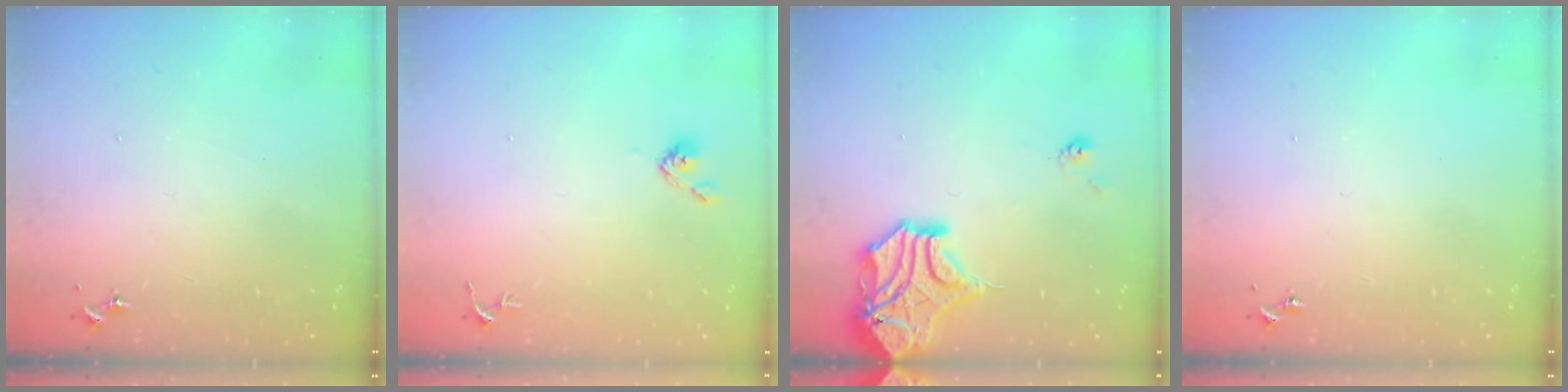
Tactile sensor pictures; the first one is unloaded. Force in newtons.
{"total": 4.8, "press": 4.8, "slide": 0.6}
{"total": 15.2, "press": 15.1, "slide": 2.2}
{"total": 0.0}